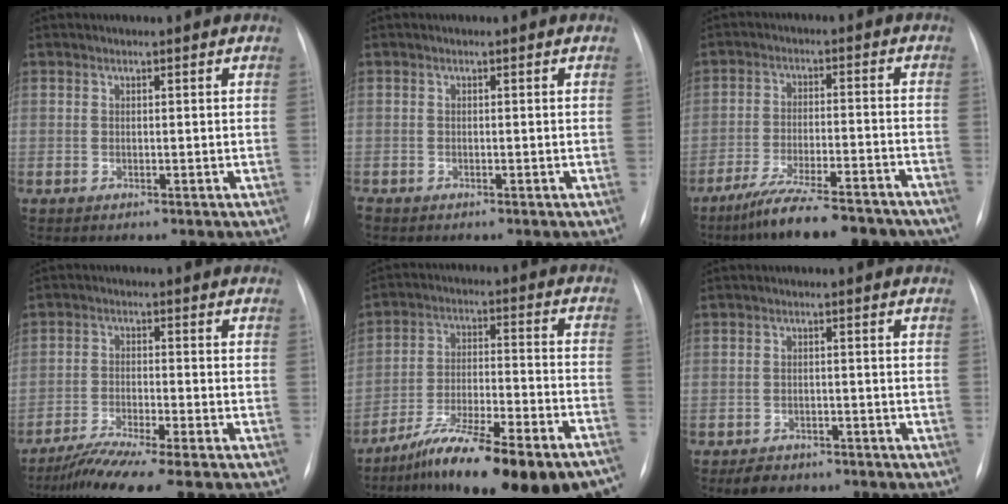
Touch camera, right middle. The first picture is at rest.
{"total": 0.6, "force": [-0.5, 0.3, 0.3], "torque": [-0.002, 0.000, -0.009]}
{"total": 15.6, "force": [-12.9, 2.5, 8.5], "torque": [-0.124, -0.011, -0.197]}
{"total": 7.7, "force": [-6.3, -0.8, 4.4], "torque": [-0.075, -0.028, -0.110]}
{"total": 22.5, "force": [-17.7, 2.5, 13.6], "torque": [-0.161, 0.007, -0.275]}
{"total": 4.5, "force": [-3.5, 2.5, 1.4], "torque": [-0.024, 0.000, -0.047]}